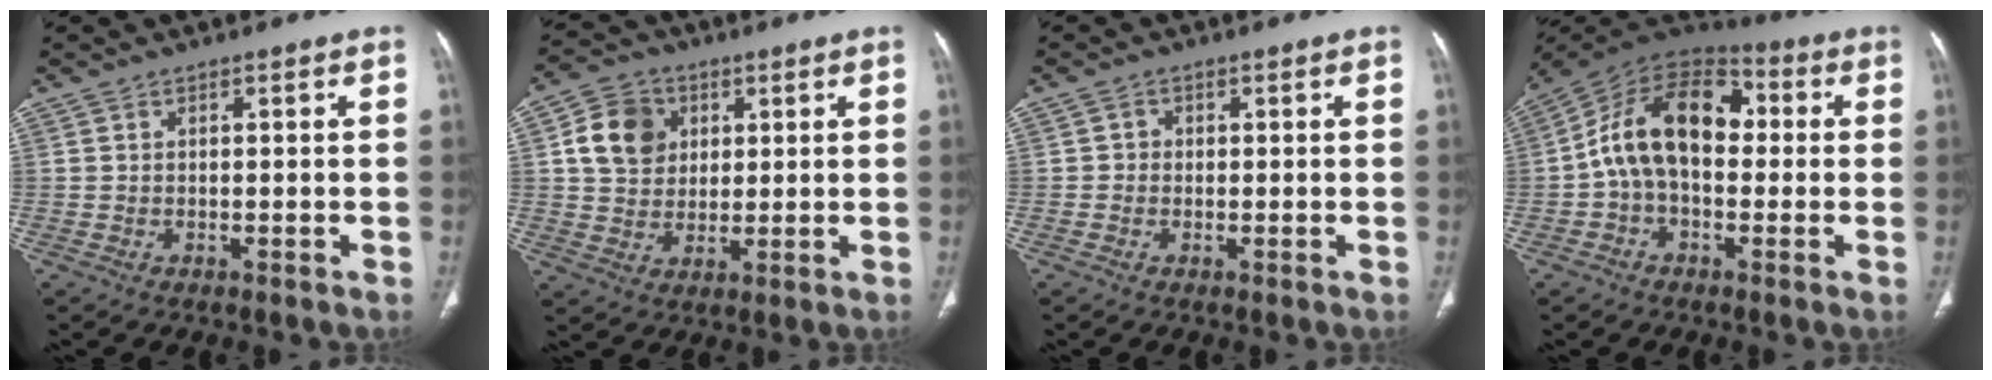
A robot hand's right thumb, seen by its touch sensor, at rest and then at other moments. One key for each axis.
{"total": 10.0, "fx": 2.8, "fy": 8.2, "fz": 4.9, "tx": -0.066, "ty": -0.003, "tz": 0.048}
{"total": 1.3, "fx": -0.1, "fy": 1.3, "fz": 0.4, "tx": 0.003, "ty": 0.005, "tz": -0.005}
{"total": 16.0, "fx": 0.5, "fy": 10.1, "fz": 12.3, "tx": -0.193, "ty": 0.048, "tz": -0.004}